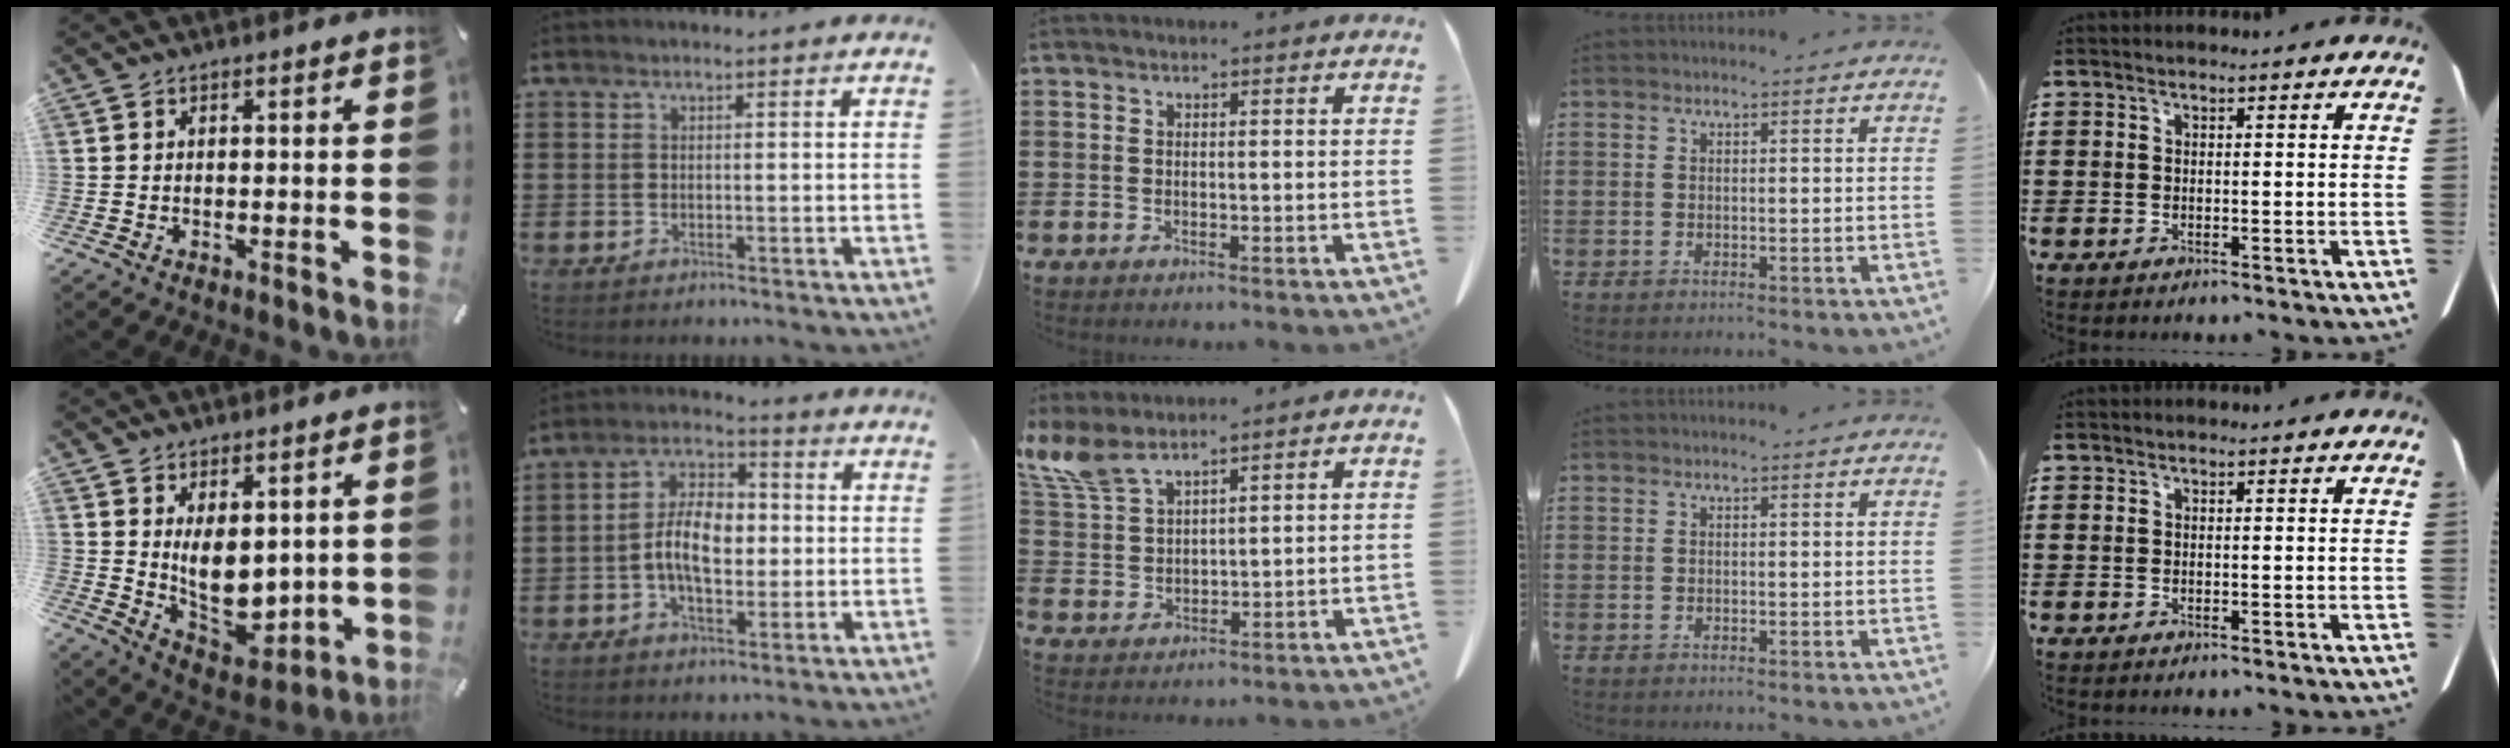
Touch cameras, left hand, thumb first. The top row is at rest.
{"thumb": {"total": 10.7, "force": [1.8, 7.7, 7.2], "torque": [-0.097, -0.034, 0.039]}, "index": {"total": 8.7, "force": [-0.8, 4.9, 7.1], "torque": [-0.144, 0.006, -0.021]}, "middle": {"total": 6.6, "force": [5.2, 1.7, 3.7], "torque": [-0.098, -0.014, 0.096]}}